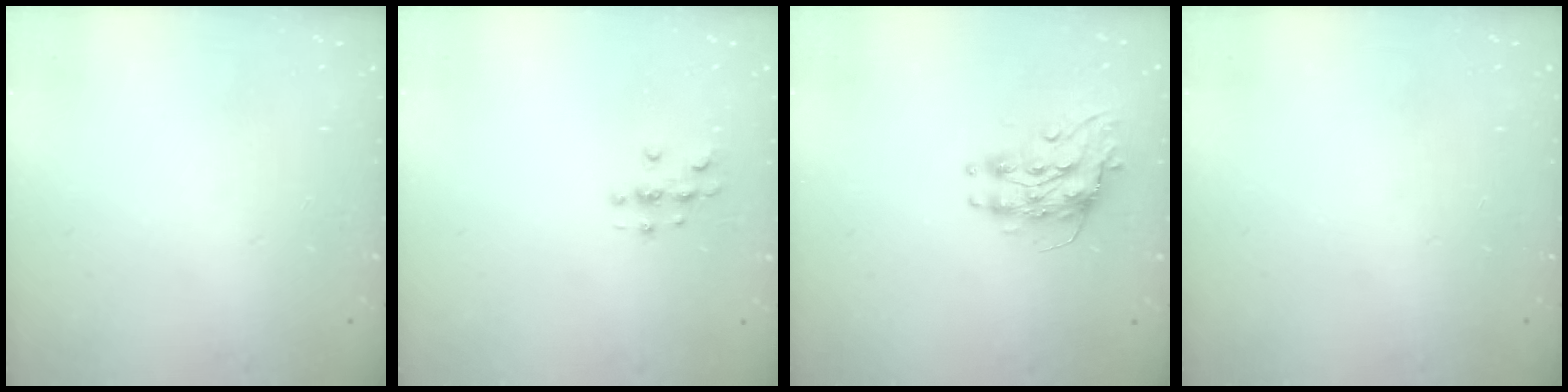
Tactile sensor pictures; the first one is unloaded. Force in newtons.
{"total": 3.4, "press": 3.4, "slide": 0.4}
{"total": 8.1, "press": 8.1, "slide": 0.2}
{"total": 0.0}